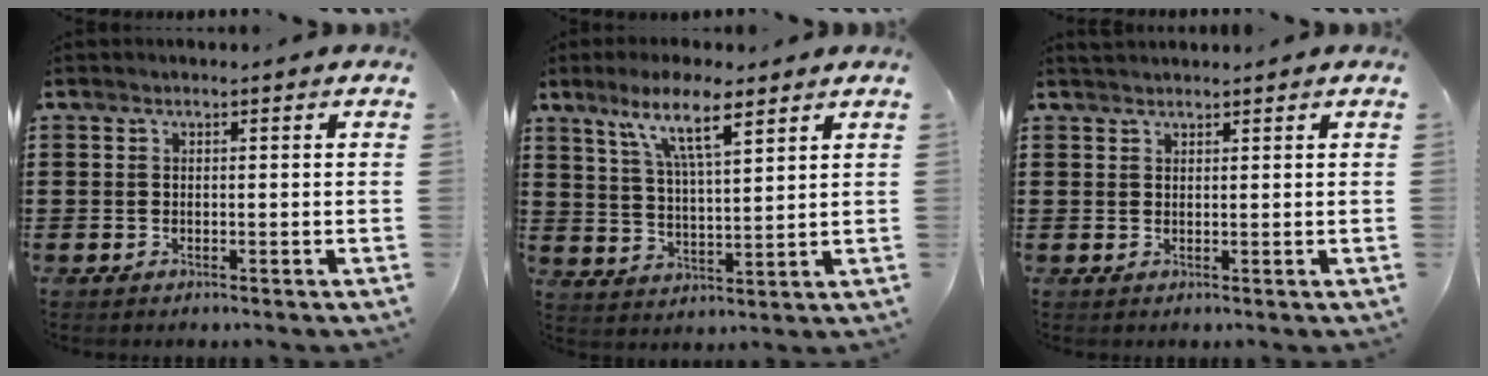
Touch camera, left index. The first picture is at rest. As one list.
[{"total": 9.5, "force": [6.2, 2.1, 6.8], "torque": [-0.131, -0.014, 0.105]}, {"total": 1.2, "force": [1.2, 0.2, 0.1], "torque": [-0.004, 0.001, 0.023]}]